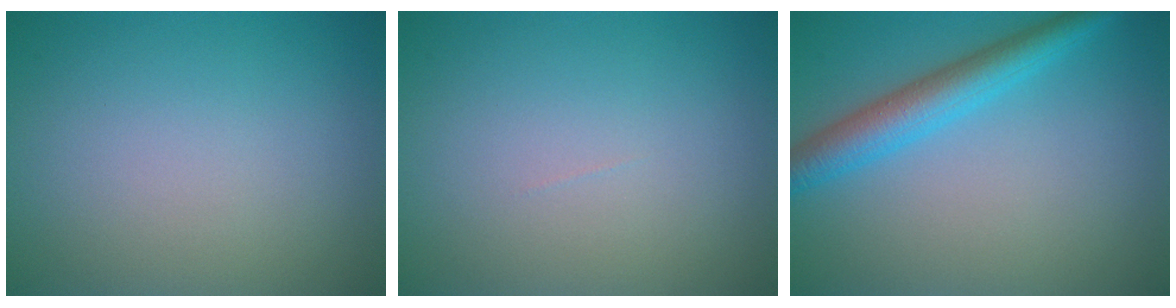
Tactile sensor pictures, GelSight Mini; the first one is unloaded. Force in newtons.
{"total": 0.0}
{"total": 4.5, "press": 4.5, "slide": 0.2}